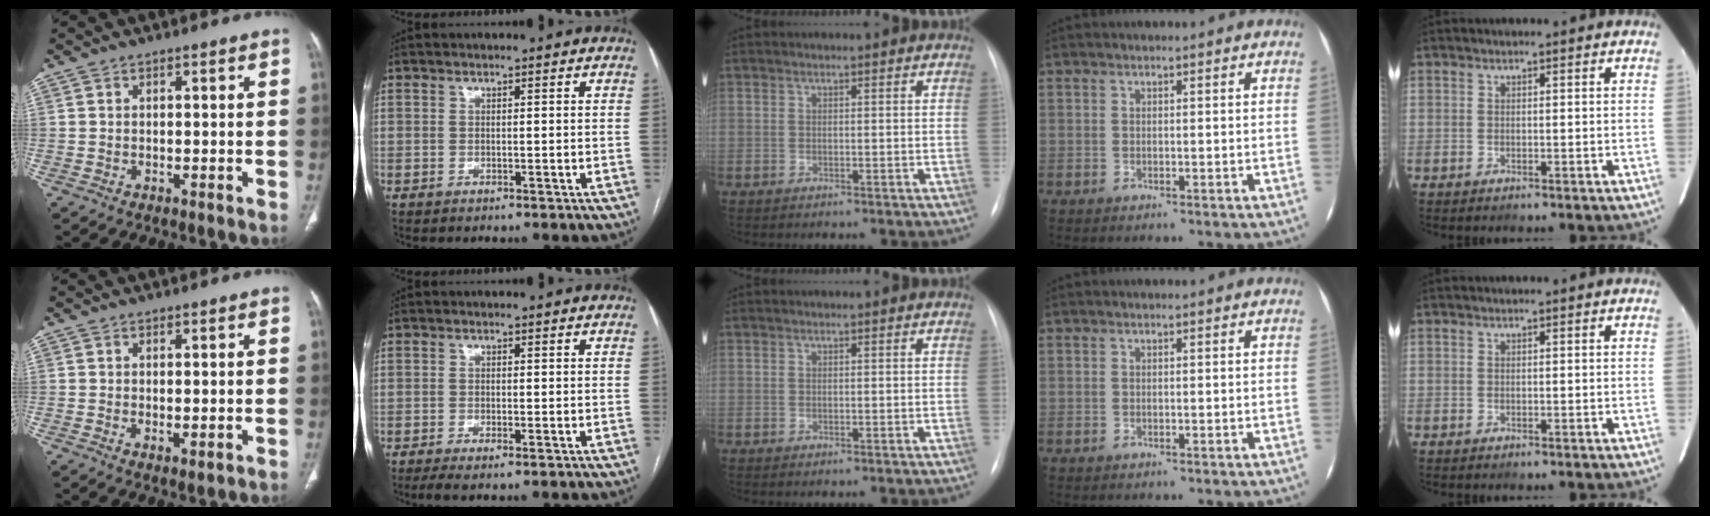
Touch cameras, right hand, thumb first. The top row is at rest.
{"thumb": {"total": 1.8, "force": [-0.2, 0.8, 1.6], "torque": [-0.031, -0.008, 0.003]}, "index": {"total": 2.6, "force": [-1.7, 0.3, 1.9], "torque": [-0.029, -0.006, -0.030]}}